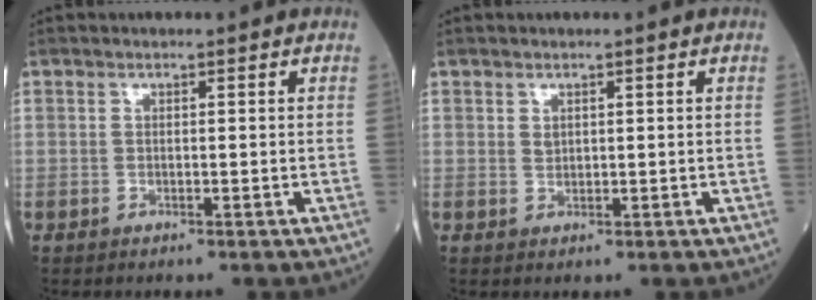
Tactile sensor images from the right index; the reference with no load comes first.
{"total": 0.7, "force": [0.3, 0.6, 0.3], "torque": [-0.001, -0.002, 0.006]}